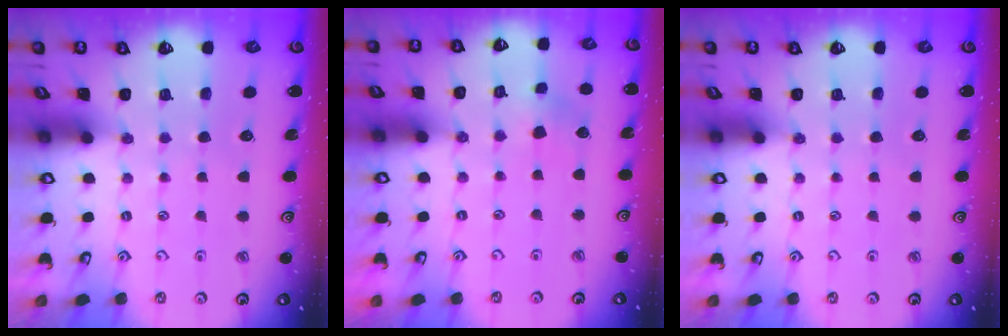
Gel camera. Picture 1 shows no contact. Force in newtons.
{"total": 4.2, "press": 4.1, "slide": 0.5}
{"total": 0.0}